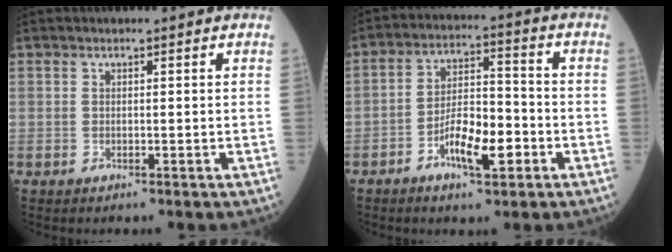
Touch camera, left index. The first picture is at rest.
{"total": 8.9, "force": [-3.9, 2.9, 7.4], "torque": [-0.139, 0.009, -0.068]}